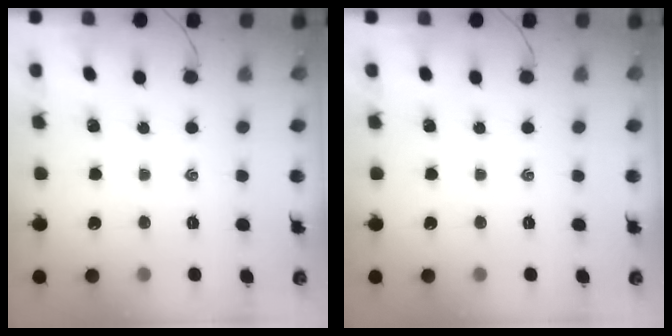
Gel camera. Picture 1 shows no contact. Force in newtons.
{"total": 0.0}